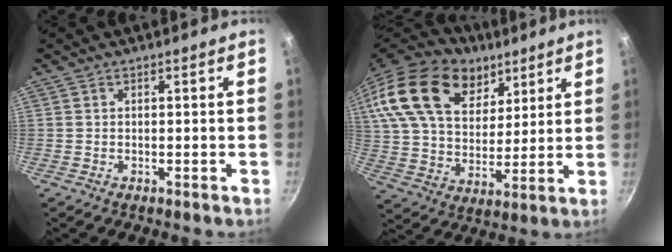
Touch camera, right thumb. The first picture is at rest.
{"total": 28.4, "force": [14.5, 18.3, 16.1], "torque": [-0.309, -0.004, 0.257]}